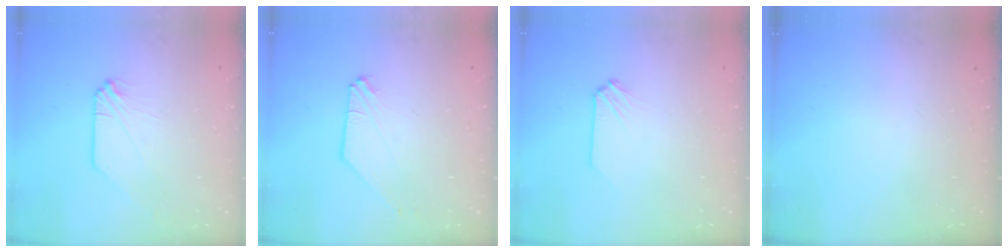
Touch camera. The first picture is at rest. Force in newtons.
{"total": 0.0}
{"total": 0.0}
{"total": 0.0}